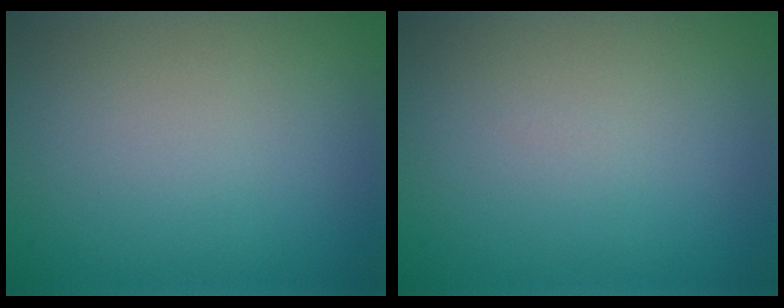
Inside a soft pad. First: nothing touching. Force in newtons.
{"total": 0.0}